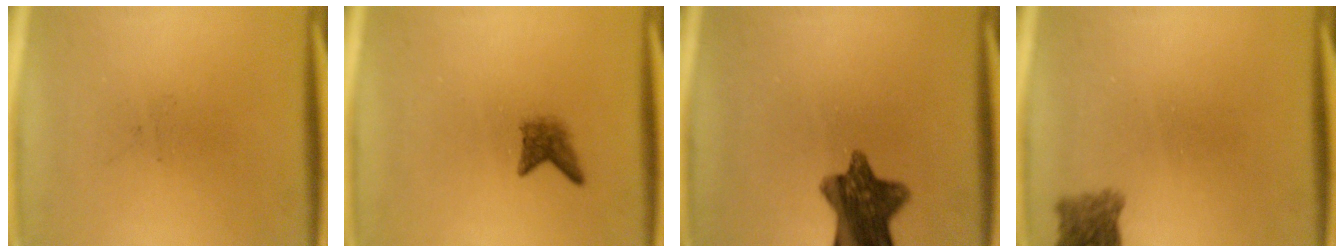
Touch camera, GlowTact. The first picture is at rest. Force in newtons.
{"total": 2.1}
{"total": 10.1}
{"total": 3.1}